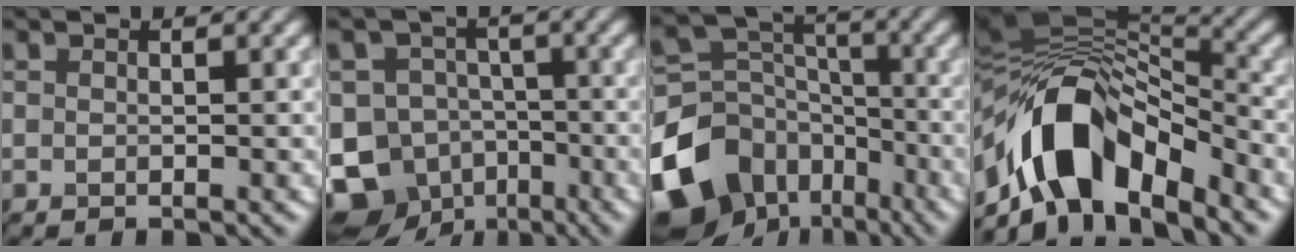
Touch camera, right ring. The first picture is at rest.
{"total": 11.1, "force": [-5.9, 8.8, 3.4], "torque": [-0.057, -0.017, -0.120]}
{"total": 16.7, "force": [-9.2, 12.5, 6.1], "torque": [-0.173, -0.036, -0.154]}
{"total": 12.3, "force": [-5.7, 6.5, 8.7], "torque": [-0.147, 0.009, -0.099]}